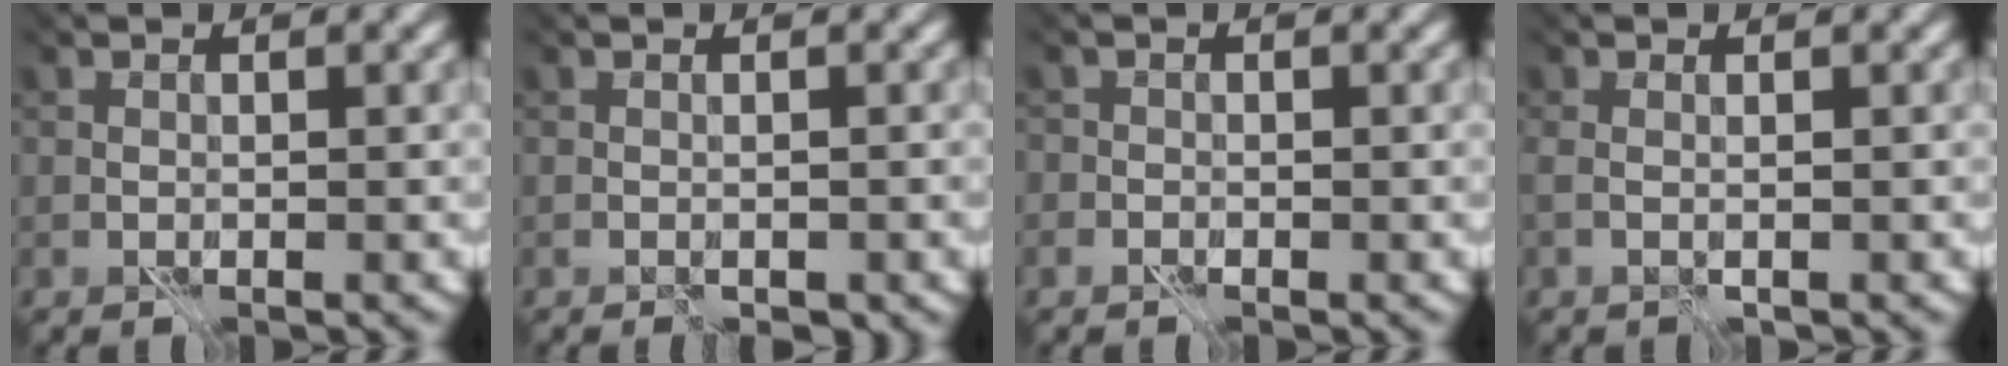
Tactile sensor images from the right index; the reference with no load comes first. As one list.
[{"total": 0.5, "force": [-0.4, -0.1, 0.3], "torque": [-0.001, -0.001, -0.004]}, {"total": 1.2, "force": [-0.6, 1.0, 0.3], "torque": [0.003, 0.009, -0.012]}, {"total": 1.1, "force": [0.3, 0.4, 1.0], "torque": [-0.016, 0.014, 0.001]}]